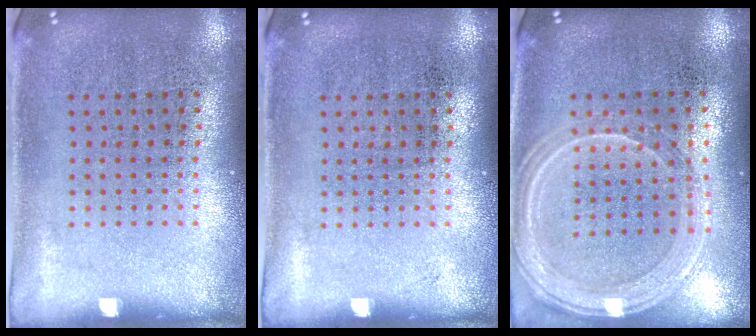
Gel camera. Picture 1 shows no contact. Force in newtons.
{"total": 0.0}
{"total": 1.3, "press": 1.3, "slide": 0.1}